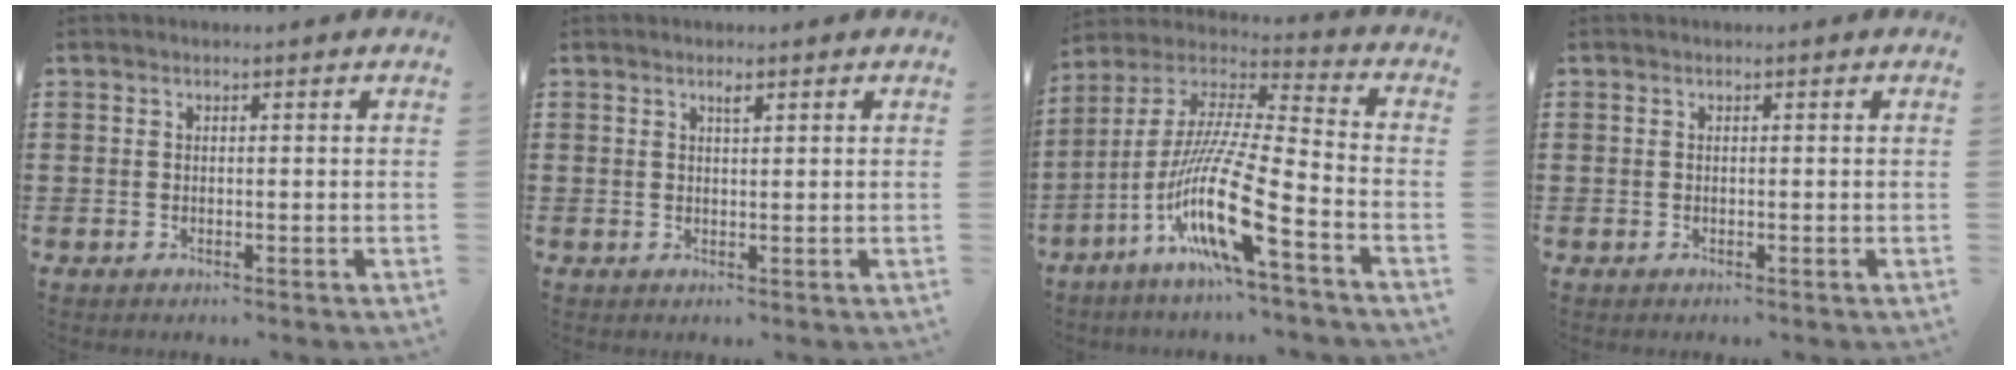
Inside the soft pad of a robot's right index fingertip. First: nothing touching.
{"total": 1.1, "force": [0.7, 0.2, 0.8], "torque": [-0.017, 0.000, 0.012]}
{"total": 15.1, "force": [-8.3, 1.4, 12.5], "torque": [-0.271, -0.015, -0.164]}
{"total": 0.0}